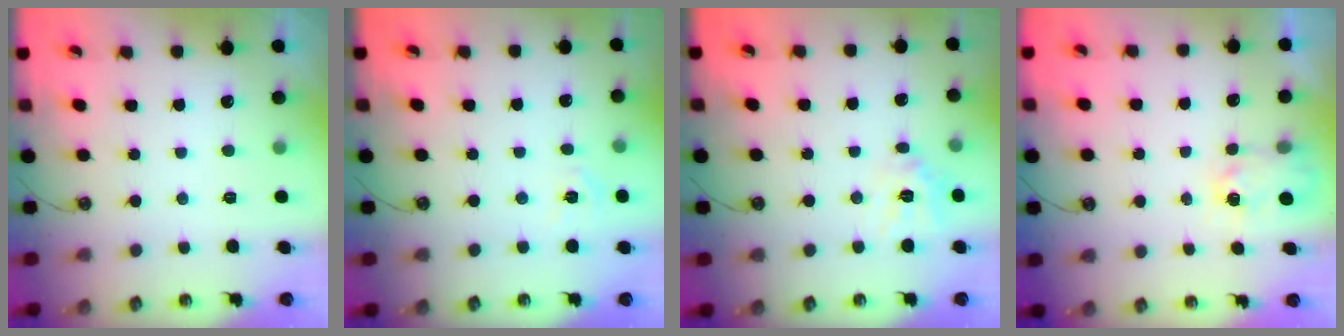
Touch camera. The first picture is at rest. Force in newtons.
{"total": 2.9, "press": 2.9, "slide": 0.4}
{"total": 10.7, "press": 10.7, "slide": 1.2}
{"total": 3.4, "press": 3.4, "slide": 0.5}